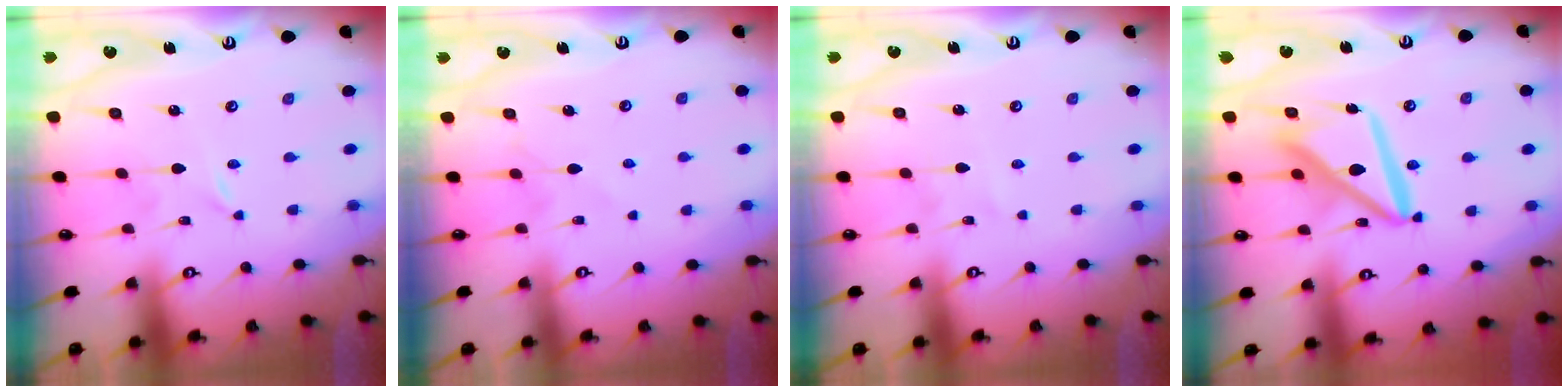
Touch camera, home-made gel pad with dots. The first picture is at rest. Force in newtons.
{"total": 5.2, "press": 5.2, "slide": 0.8}
{"total": 2.8, "press": 2.8, "slide": 0.4}
{"total": 14.6, "press": 14.5, "slide": 1.6}